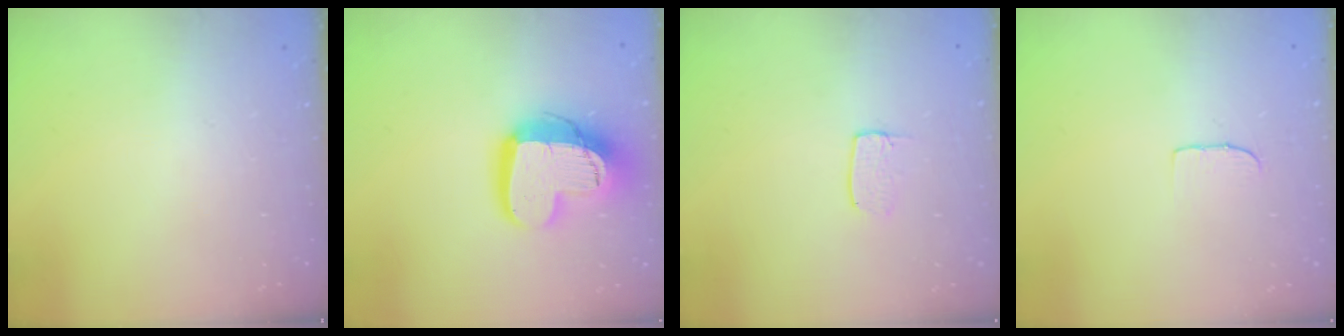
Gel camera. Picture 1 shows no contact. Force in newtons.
{"total": 16.8, "press": 16.7, "slide": 1.5}
{"total": 4.2, "press": 4.2, "slide": 0.3}
{"total": 4.3, "press": 4.3, "slide": 0.3}